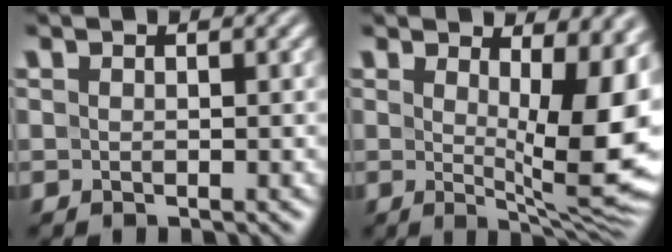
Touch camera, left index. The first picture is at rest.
{"total": 11.2, "force": [1.8, 3.6, 10.5], "torque": [-0.120, -0.011, 0.029]}